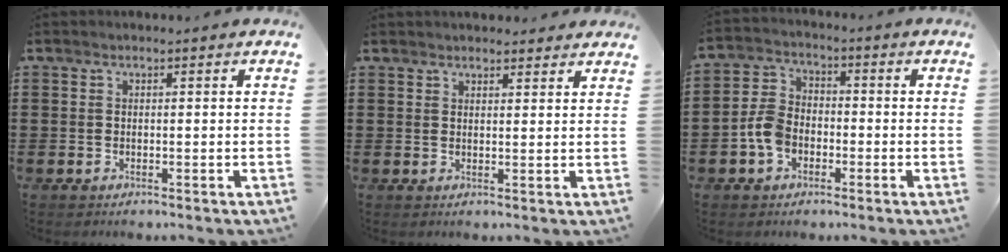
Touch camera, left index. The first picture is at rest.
{"total": 2.1, "force": [2.0, 0.4, 0.1], "torque": [-0.007, 0.001, 0.040]}
{"total": 5.6, "force": [-2.1, 3.8, 3.5], "torque": [-0.097, 0.004, -0.048]}